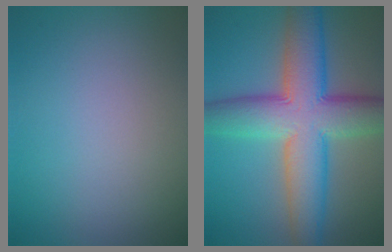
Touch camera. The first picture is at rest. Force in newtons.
{"total": 11.0, "press": 11.0, "slide": 0.5}